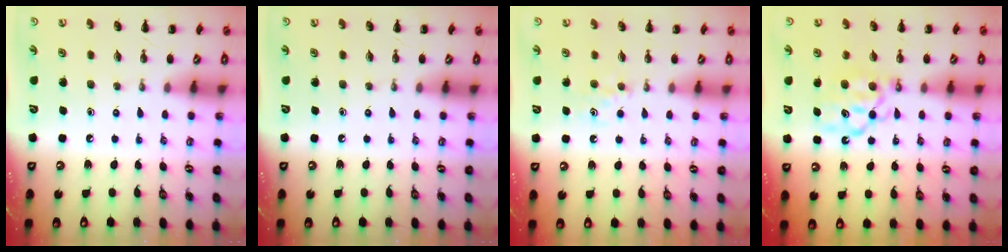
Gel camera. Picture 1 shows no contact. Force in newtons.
{"total": 0.0}
{"total": 4.4, "press": 4.2, "slide": 1.3}
{"total": 8.5, "press": 8.4, "slide": 1.1}